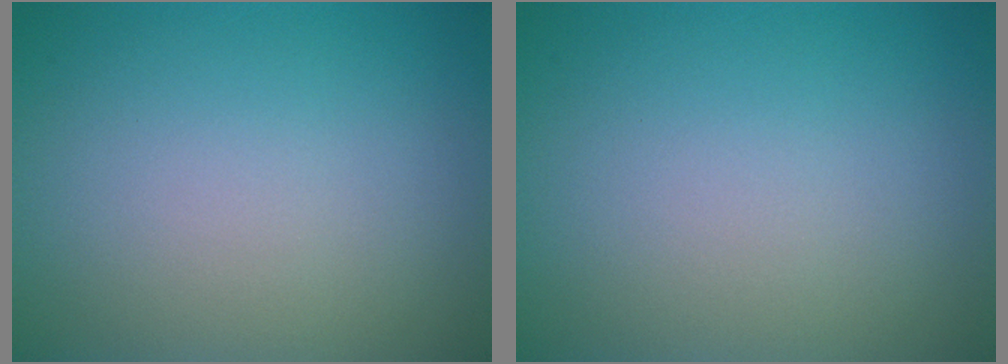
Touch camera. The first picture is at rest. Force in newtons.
{"total": 0.0}